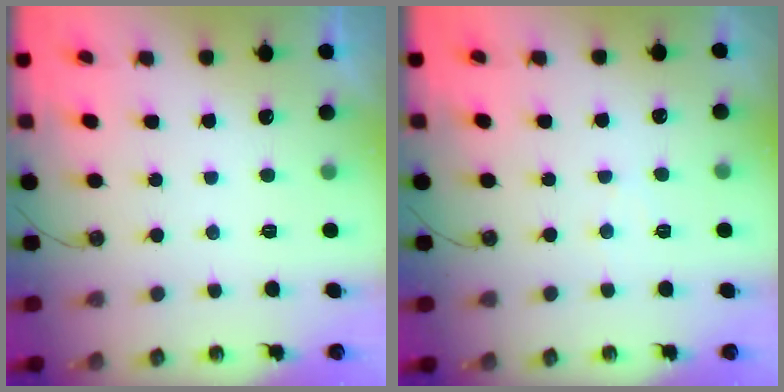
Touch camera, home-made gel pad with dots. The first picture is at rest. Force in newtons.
{"total": 3.8, "press": 3.8, "slide": 0.4}